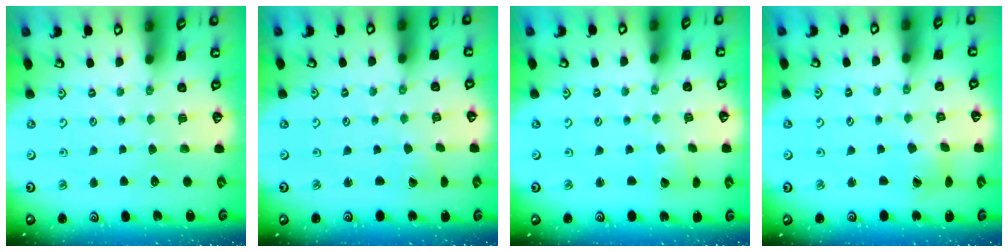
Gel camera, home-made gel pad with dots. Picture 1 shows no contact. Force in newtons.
{"total": 1.9, "press": 1.9, "slide": 0.2}
{"total": 2.5, "press": 2.5, "slide": 0.1}
{"total": 2.8, "press": 2.7, "slide": 0.4}